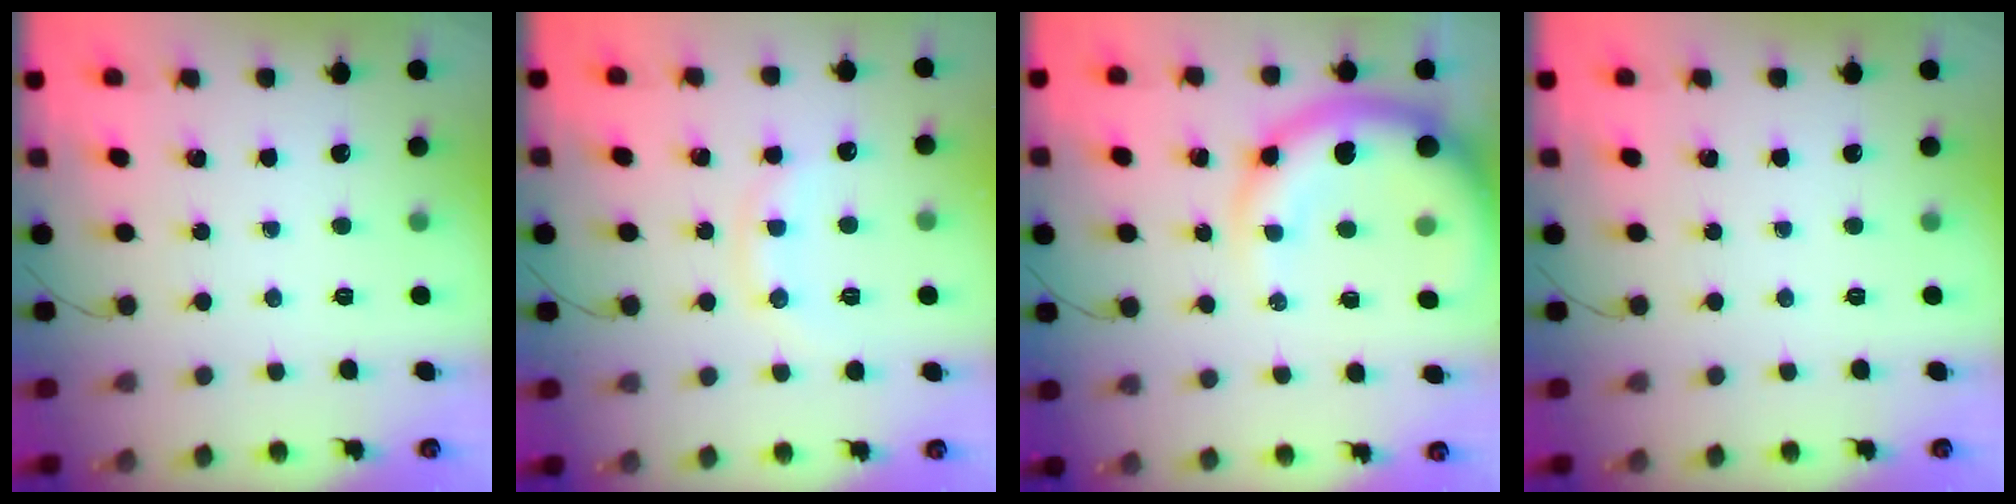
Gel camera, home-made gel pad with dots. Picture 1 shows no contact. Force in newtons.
{"total": 8.1, "press": 8.0, "slide": 1.1}
{"total": 9.9, "press": 9.5, "slide": 2.9}
{"total": 0.0}